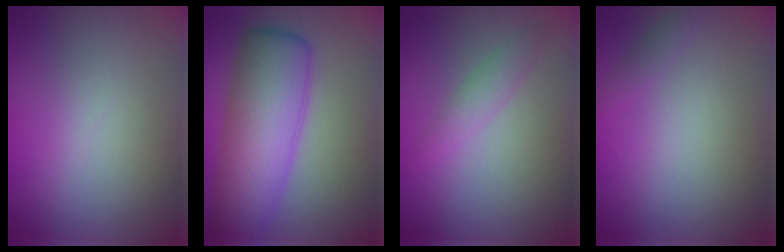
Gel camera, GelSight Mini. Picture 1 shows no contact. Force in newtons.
{"total": 6.7, "press": 6.7, "slide": 0.1}
{"total": 1.5, "press": 1.5, "slide": 0.1}
{"total": 0.8, "press": 0.8, "slide": 0.0}